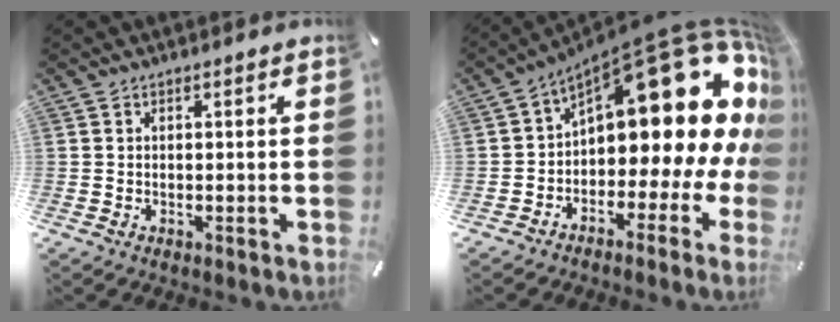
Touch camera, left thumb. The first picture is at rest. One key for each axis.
{"total": 22.1, "fx": 9.7, "fy": 10.6, "fz": 16.9, "tx": -0.228, "ty": -0.080, "tz": 0.167}